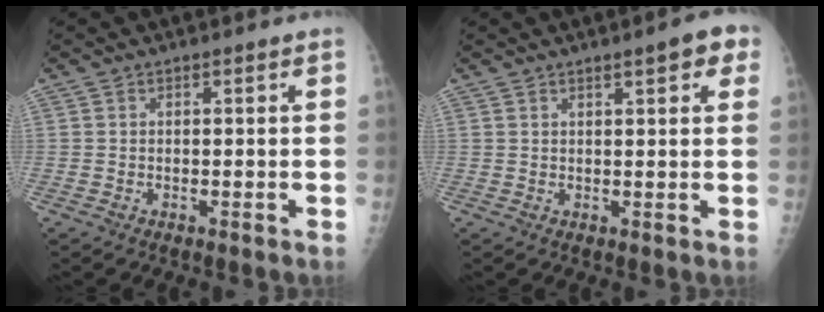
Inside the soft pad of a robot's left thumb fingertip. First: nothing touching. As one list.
[{"total": 5.1, "force": [2.7, 1.3, 4.2], "torque": [-0.040, -0.002, 0.029]}]